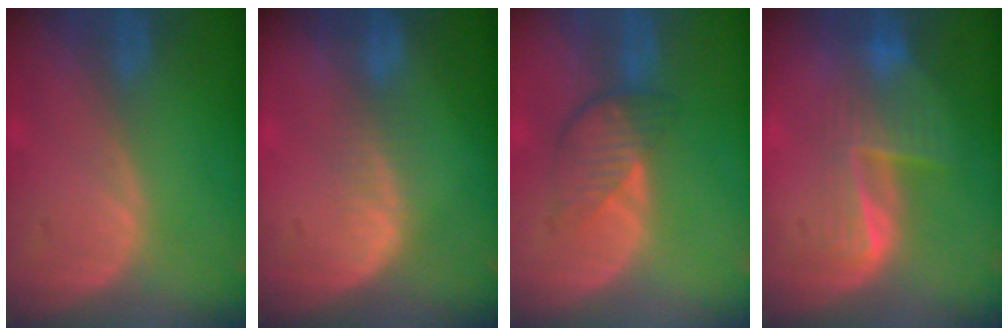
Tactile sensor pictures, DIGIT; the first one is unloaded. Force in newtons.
{"total": 2.7, "press": 2.3, "slide": 1.5}
{"total": 4.6, "press": 4.2, "slide": 2.0}
{"total": 6.8, "press": 6.4, "slide": 2.3}